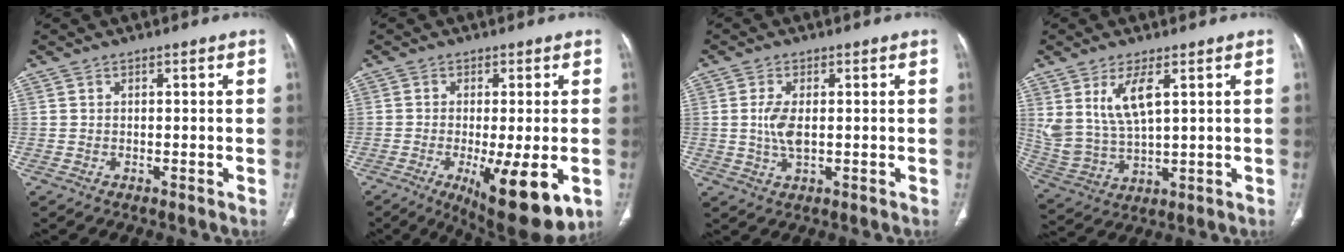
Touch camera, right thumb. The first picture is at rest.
{"total": 13.4, "force": [-4.4, 3.5, 12.2], "torque": [-0.166, -0.021, -0.053]}
{"total": 4.6, "force": [0.2, 2.0, 4.1], "torque": [-0.095, -0.005, 0.008]}
{"total": 9.7, "force": [4.0, 3.8, 7.9], "torque": [-0.167, -0.023, 0.095]}